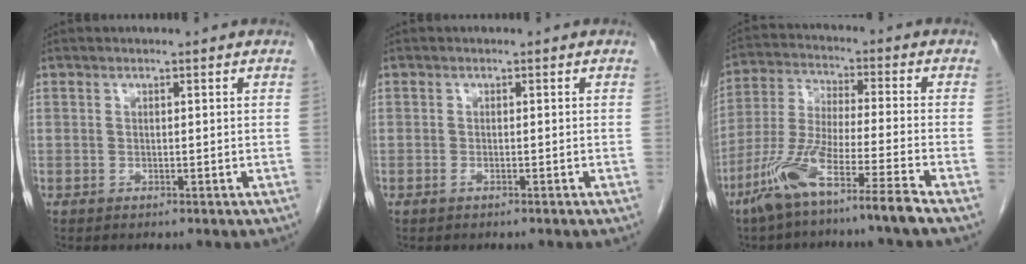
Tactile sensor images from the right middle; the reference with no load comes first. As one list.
[{"total": 0.6, "force": [-0.4, 0.0, 0.4], "torque": [-0.010, 0.000, -0.007]}, {"total": 10.7, "force": [-7.4, -0.9, 7.7], "torque": [-0.158, -0.026, -0.146]}]